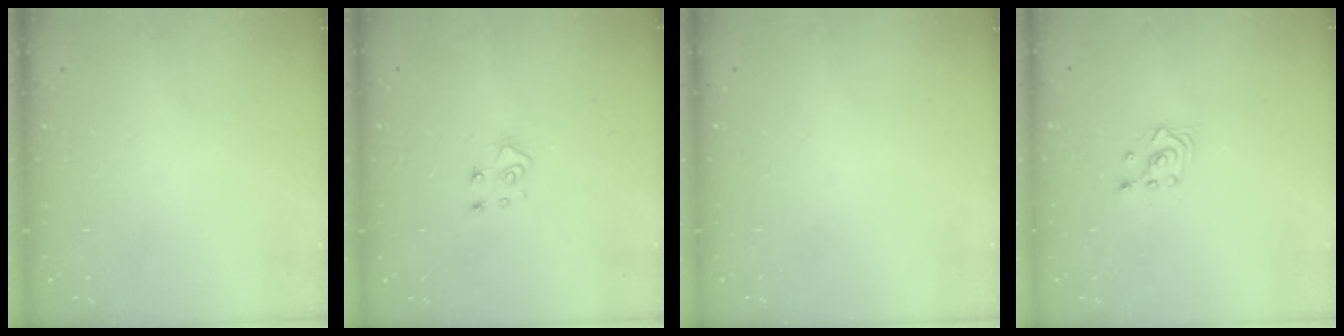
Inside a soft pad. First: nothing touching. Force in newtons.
{"total": 5.6, "press": 5.6, "slide": 0.4}
{"total": 0.0}
{"total": 2.3, "press": 2.3, "slide": 0.3}